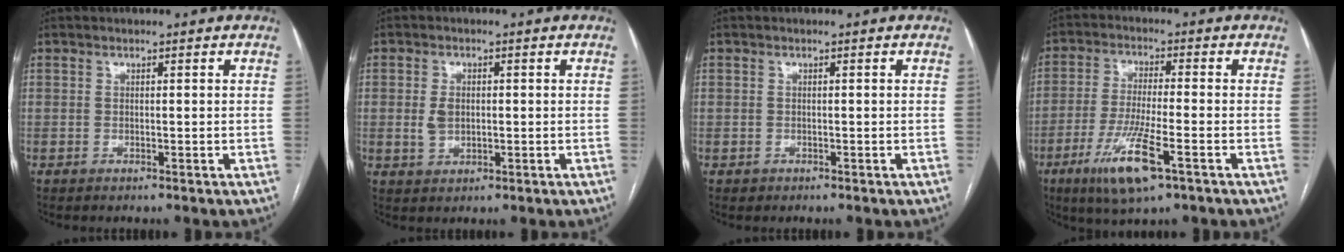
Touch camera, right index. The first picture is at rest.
{"total": 3.3, "force": [0.1, 2.2, 2.4], "torque": [-0.050, 0.002, 0.006]}
{"total": 0.8, "force": [-0.3, 0.7, 0.0], "torque": [-0.003, 0.005, -0.006]}
{"total": 10.2, "force": [-5.0, 1.2, 8.8], "torque": [-0.177, -0.022, -0.089]}